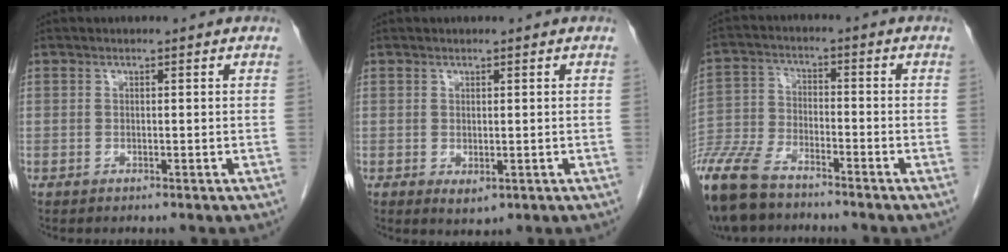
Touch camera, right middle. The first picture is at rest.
{"total": 1.9, "force": [-0.4, 1.1, 1.5], "torque": [-0.020, -0.003, 0.004]}
{"total": 14.6, "force": [-11.6, 4.6, 7.4], "torque": [-0.168, -0.031, -0.213]}